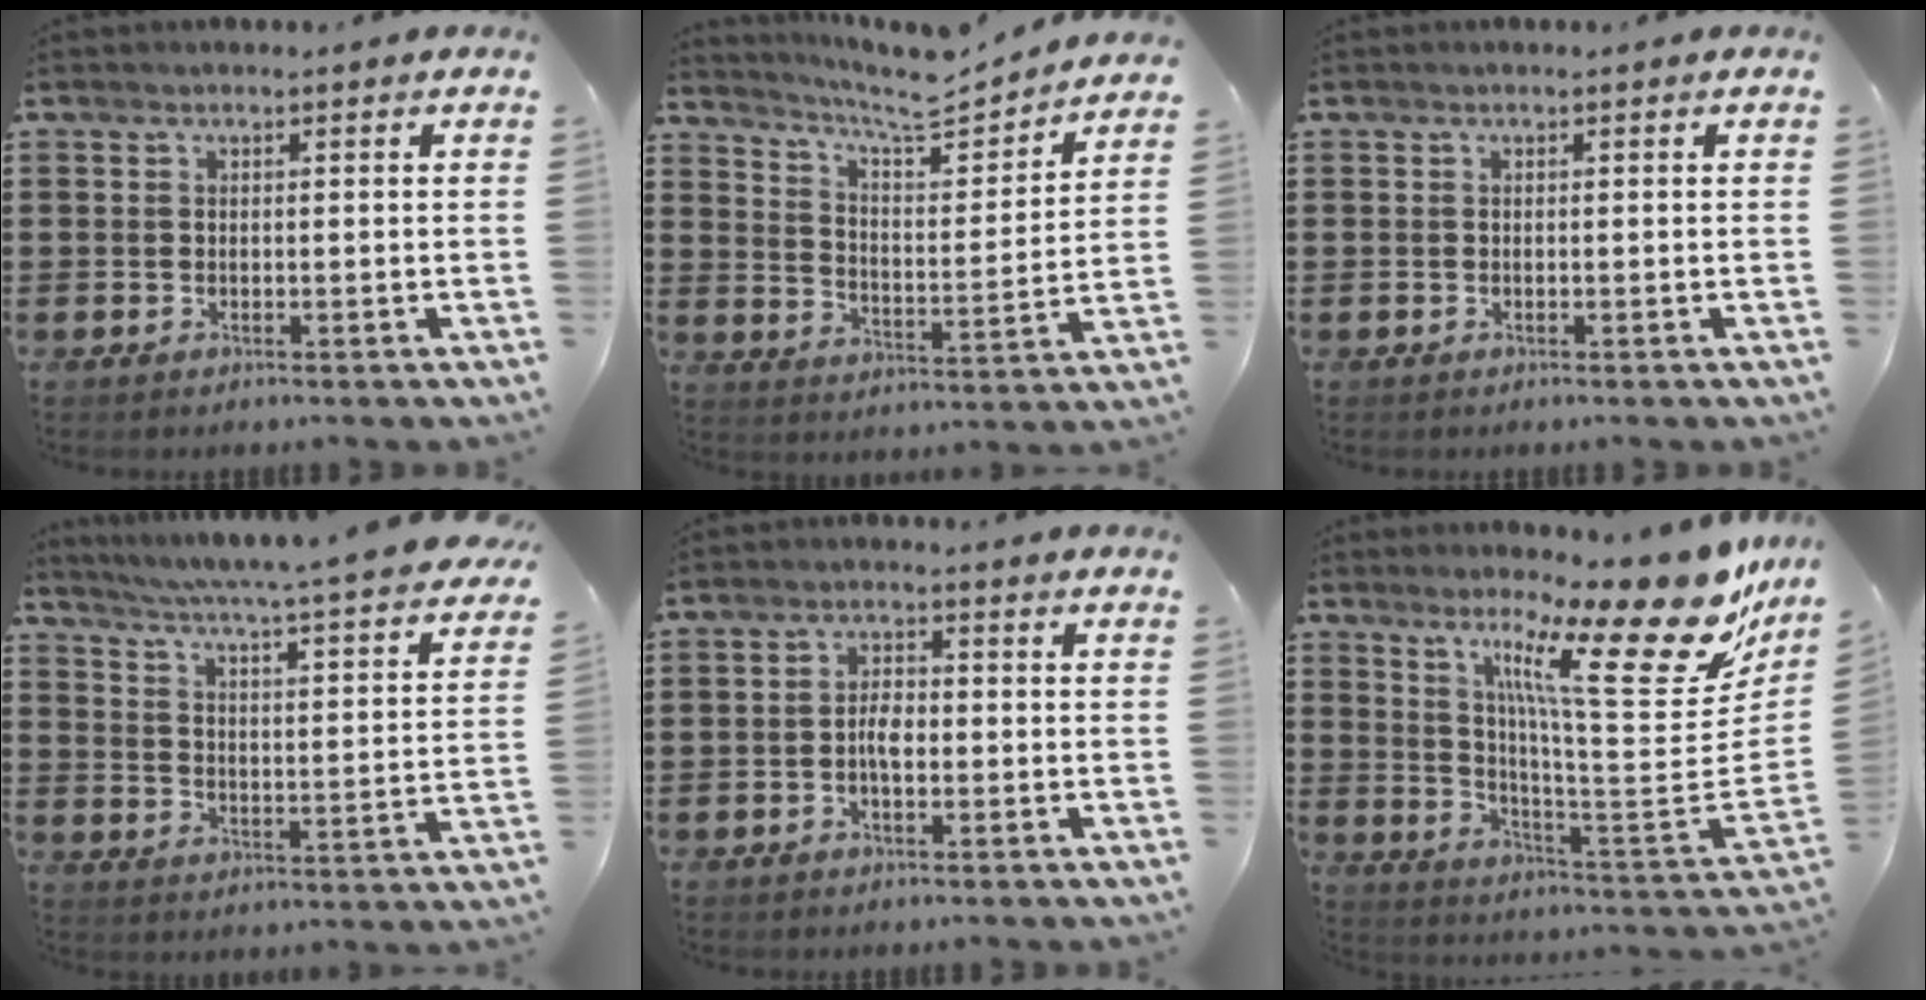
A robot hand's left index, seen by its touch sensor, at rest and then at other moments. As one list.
[{"total": 6.7, "force": [6.3, 0.4, 2.4], "torque": [-0.068, -0.050, 0.102]}, {"total": 0.0}, {"total": 4.6, "force": [3.8, -1.0, 2.4], "torque": [-0.065, -0.046, 0.052]}, {"total": 3.1, "force": [-1.0, 1.4, 2.7], "torque": [-0.057, 0.002, -0.021]}, {"total": 19.3, "force": [11.8, 2.9, 15.1], "torque": [-0.248, -0.087, 0.181]}]